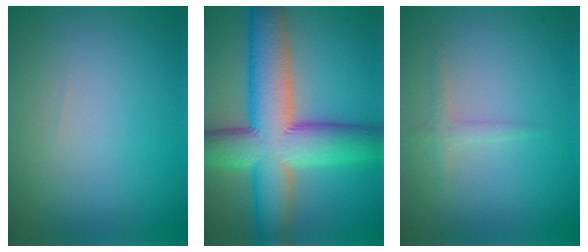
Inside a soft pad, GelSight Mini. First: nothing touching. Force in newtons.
{"total": 12.3, "press": 12.3, "slide": 0.6}
{"total": 1.1, "press": 1.1, "slide": 0.0}